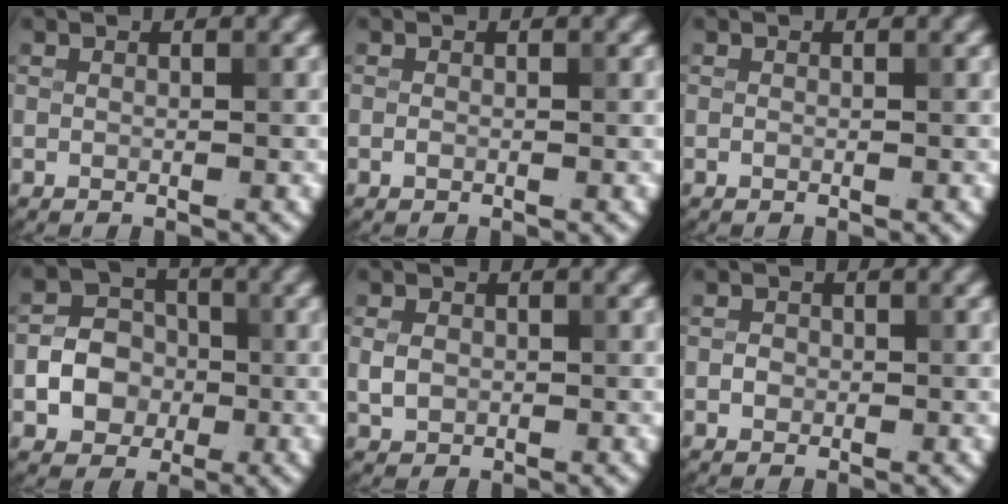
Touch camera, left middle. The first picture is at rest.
{"total": 0.5, "force": [-0.2, 0.4, 0.3], "torque": [-0.005, -0.001, -0.005]}
{"total": 0.0}
{"total": 4.5, "force": [-1.0, 3.8, 2.2], "torque": [-0.026, 0.002, -0.026]}
{"total": 2.0, "force": [-0.1, 1.6, 1.1], "torque": [-0.022, -0.001, -0.006]}
{"total": 1.1, "force": [-0.2, 1.0, 0.4], "torque": [-0.004, -0.001, -0.008]}